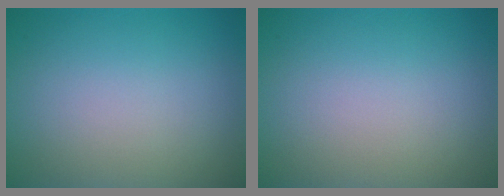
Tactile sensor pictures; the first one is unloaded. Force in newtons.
{"total": 0.0}